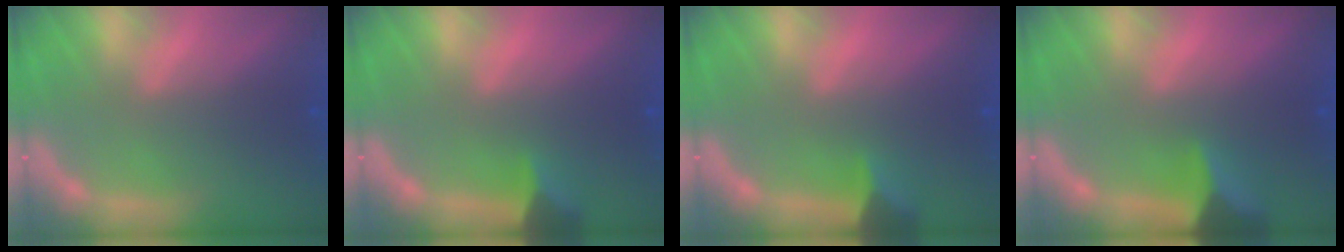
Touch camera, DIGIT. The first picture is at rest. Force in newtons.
{"total": 2.4}
{"total": 2.4}
{"total": 4.4}